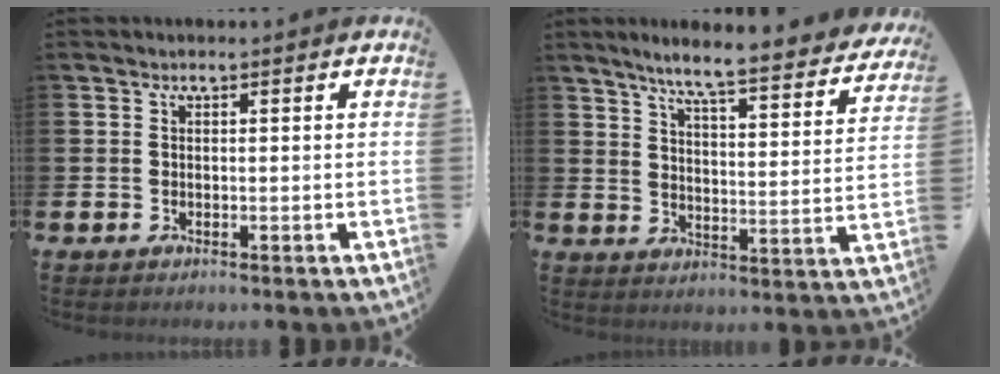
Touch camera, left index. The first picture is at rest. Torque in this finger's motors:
{"motor_torque": [0.09, -0.64, 0.60, 0.21]}